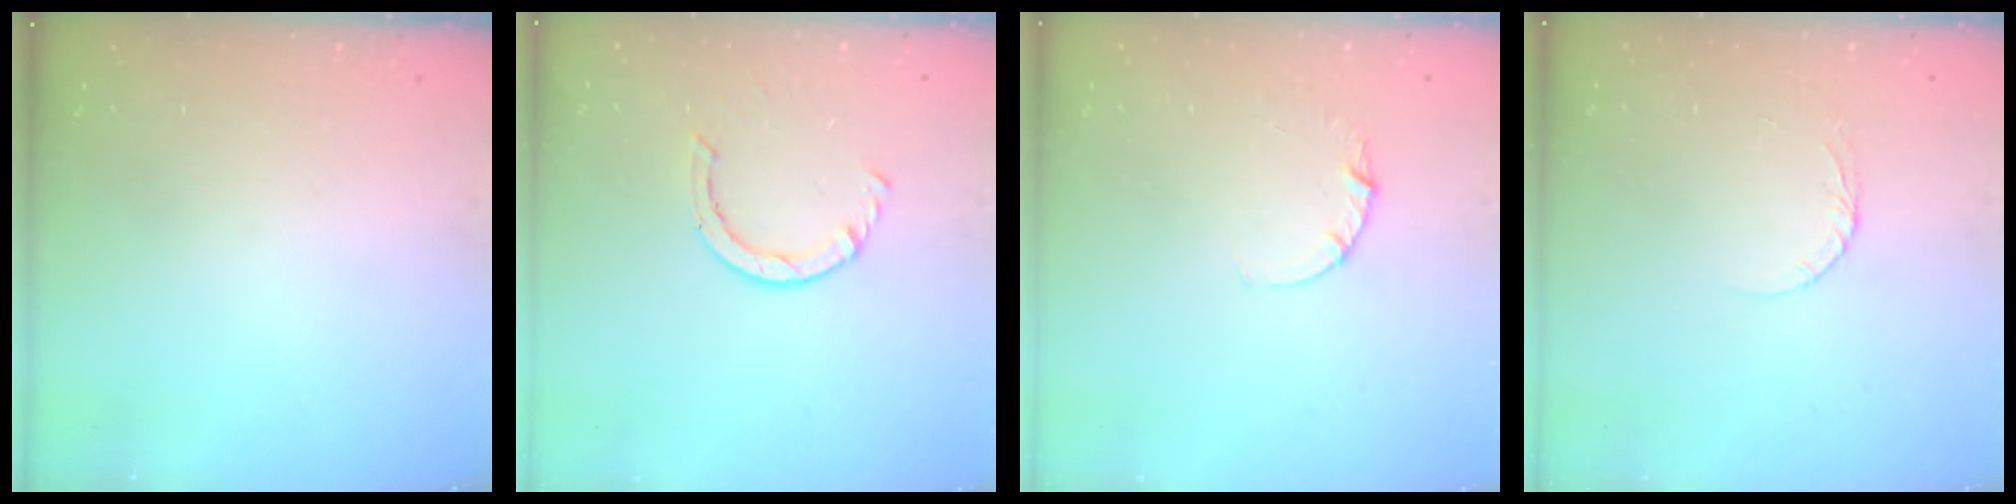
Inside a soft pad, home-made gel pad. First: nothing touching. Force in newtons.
{"total": 2.2, "press": 2.2, "slide": 0.4}
{"total": 2.8, "press": 2.8, "slide": 0.3}
{"total": 3.5, "press": 3.5, "slide": 0.3}